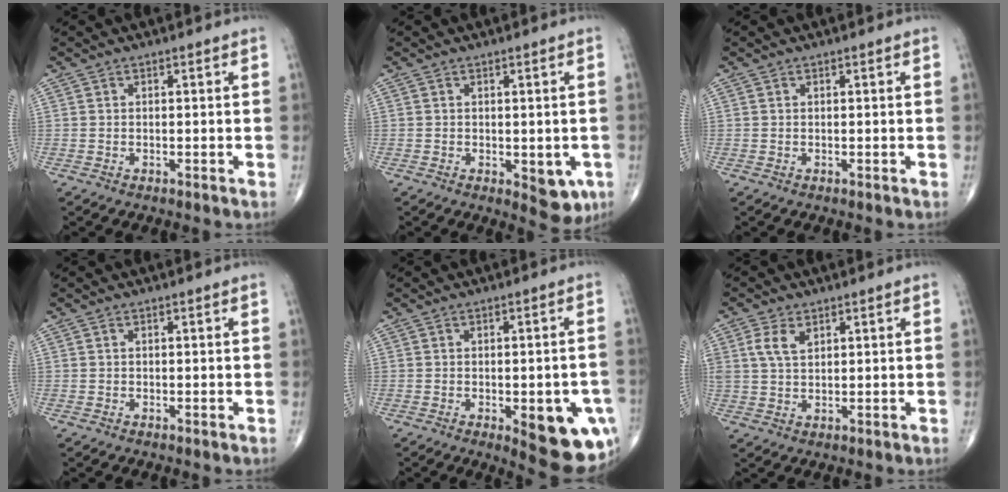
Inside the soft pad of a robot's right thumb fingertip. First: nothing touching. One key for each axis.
{"total": 5.8, "fx": -1.6, "fy": 3.0, "fz": 4.7, "tx": -0.032, "ty": -0.007, "tz": -0.013}
{"total": 0.0}
{"total": 0.0}
{"total": 13.8, "fx": -4.5, "fy": 5.5, "fz": 11.8, "tx": -0.112, "ty": 0.002, "tz": -0.037}
{"total": 4.5, "fx": 2.0, "fy": 2.6, "fz": 3.1, "tx": -0.059, "ty": -0.002, "tz": 0.042}